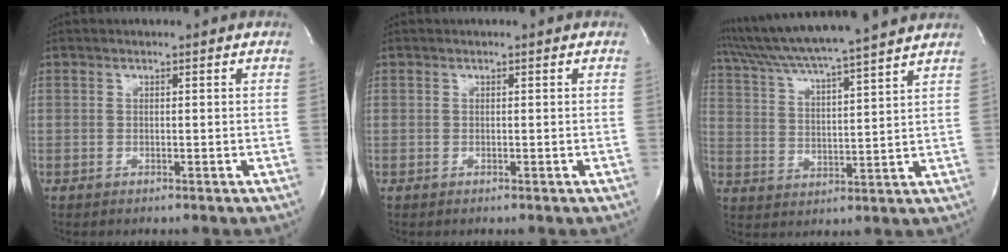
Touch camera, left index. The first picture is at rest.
{"total": 0.0}
{"total": 17.6, "force": [15.6, -1.1, 8.0], "torque": [-0.149, 0.008, 0.239]}